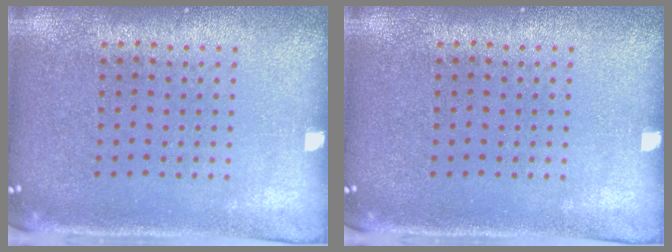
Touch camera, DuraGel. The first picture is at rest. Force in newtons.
{"total": 0.0}